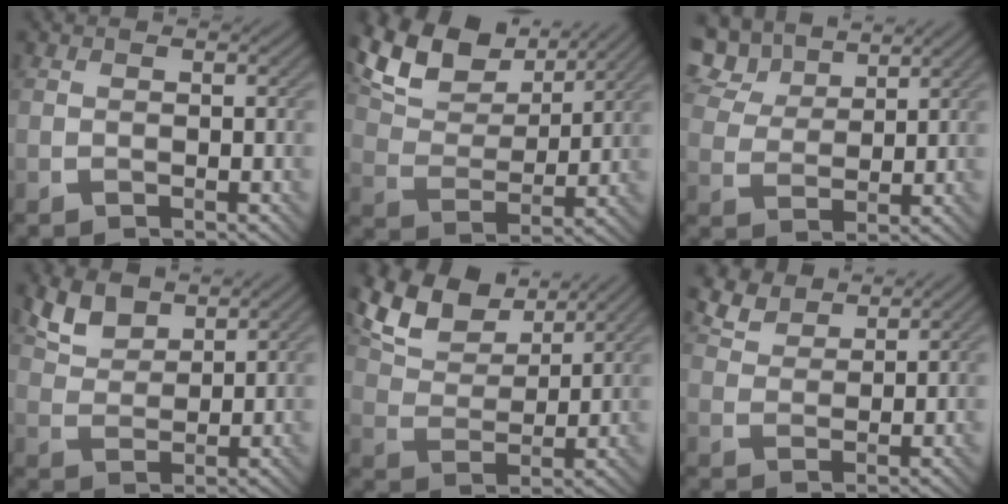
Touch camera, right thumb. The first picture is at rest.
{"total": 12.5, "force": [8.5, 5.6, 7.2], "torque": [-0.180, 0.015, 0.152]}
{"total": 8.9, "force": [6.3, 4.2, 4.7], "torque": [-0.132, 0.020, 0.117]}
{"total": 5.5, "force": [4.0, 2.6, 2.8], "torque": [-0.068, 0.003, 0.083]}
{"total": 11.1, "force": [7.7, 4.9, 6.4], "torque": [-0.159, 0.016, 0.141]}
{"total": 5.4, "force": [4.4, 2.1, 2.3], "torque": [-0.059, 0.008, 0.091]}